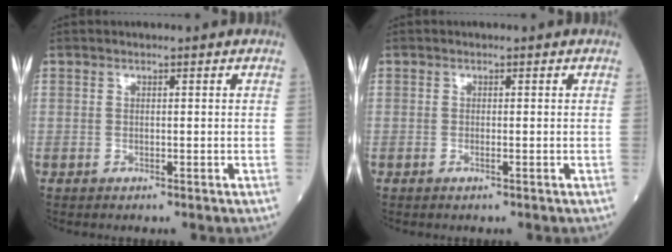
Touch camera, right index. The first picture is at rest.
{"total": 0.5, "force": [-0.2, -0.1, 0.5], "torque": [-0.010, -0.001, -0.004]}